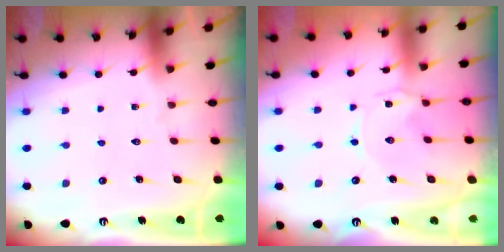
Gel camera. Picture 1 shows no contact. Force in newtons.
{"total": 0.7, "press": 0.7, "slide": 0.1}